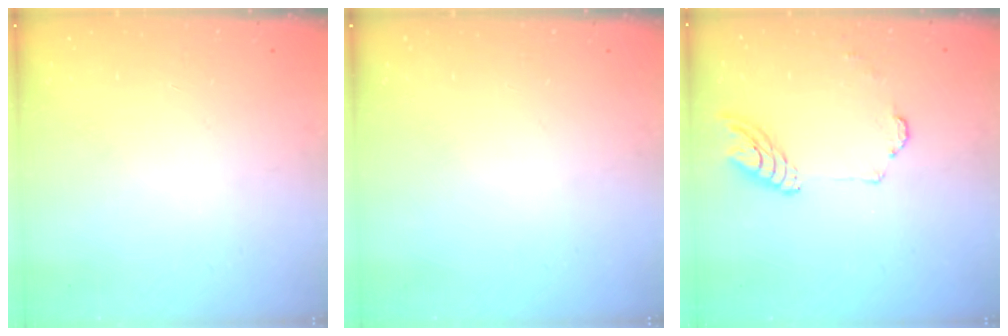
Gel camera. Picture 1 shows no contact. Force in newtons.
{"total": 0.0}
{"total": 9.8, "press": 9.7, "slide": 0.7}